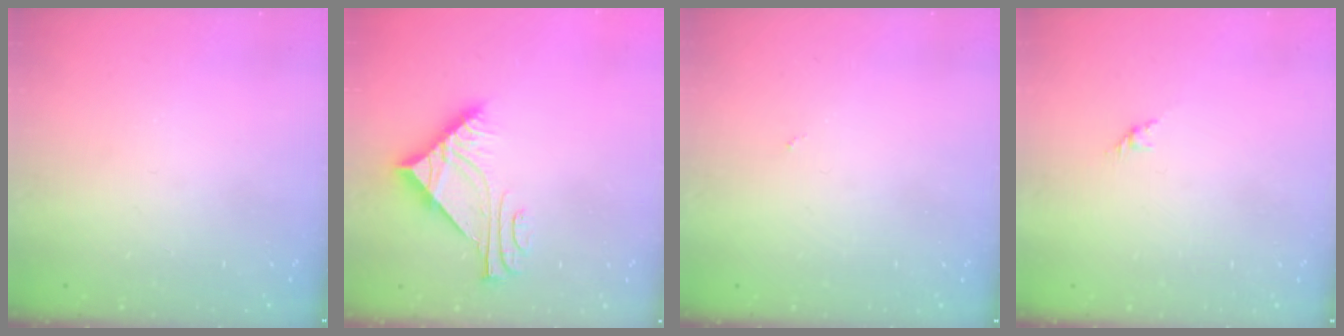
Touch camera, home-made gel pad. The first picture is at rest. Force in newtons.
{"total": 9.4, "press": 9.4, "slide": 0.8}
{"total": 0.0}
{"total": 1.6, "press": 1.5, "slide": 0.7}